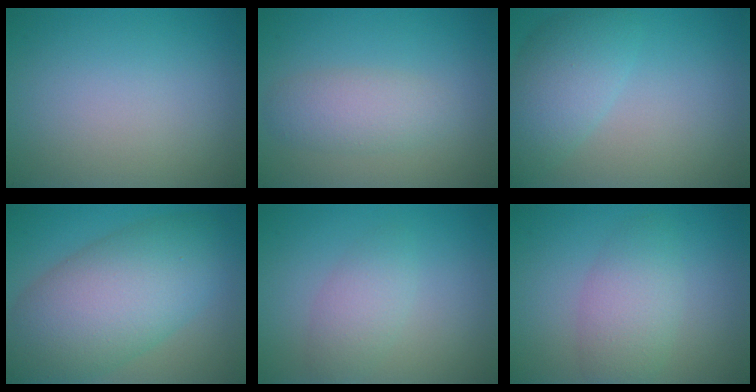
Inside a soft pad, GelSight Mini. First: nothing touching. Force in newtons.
{"total": 2.9, "press": 2.9, "slide": 0.2}
{"total": 4.6, "press": 4.6, "slide": 0.3}
{"total": 10.7, "press": 10.7, "slide": 0.2}
{"total": 2.4, "press": 2.4, "slide": 0.1}
{"total": 2.4, "press": 2.4, "slide": 0.2}